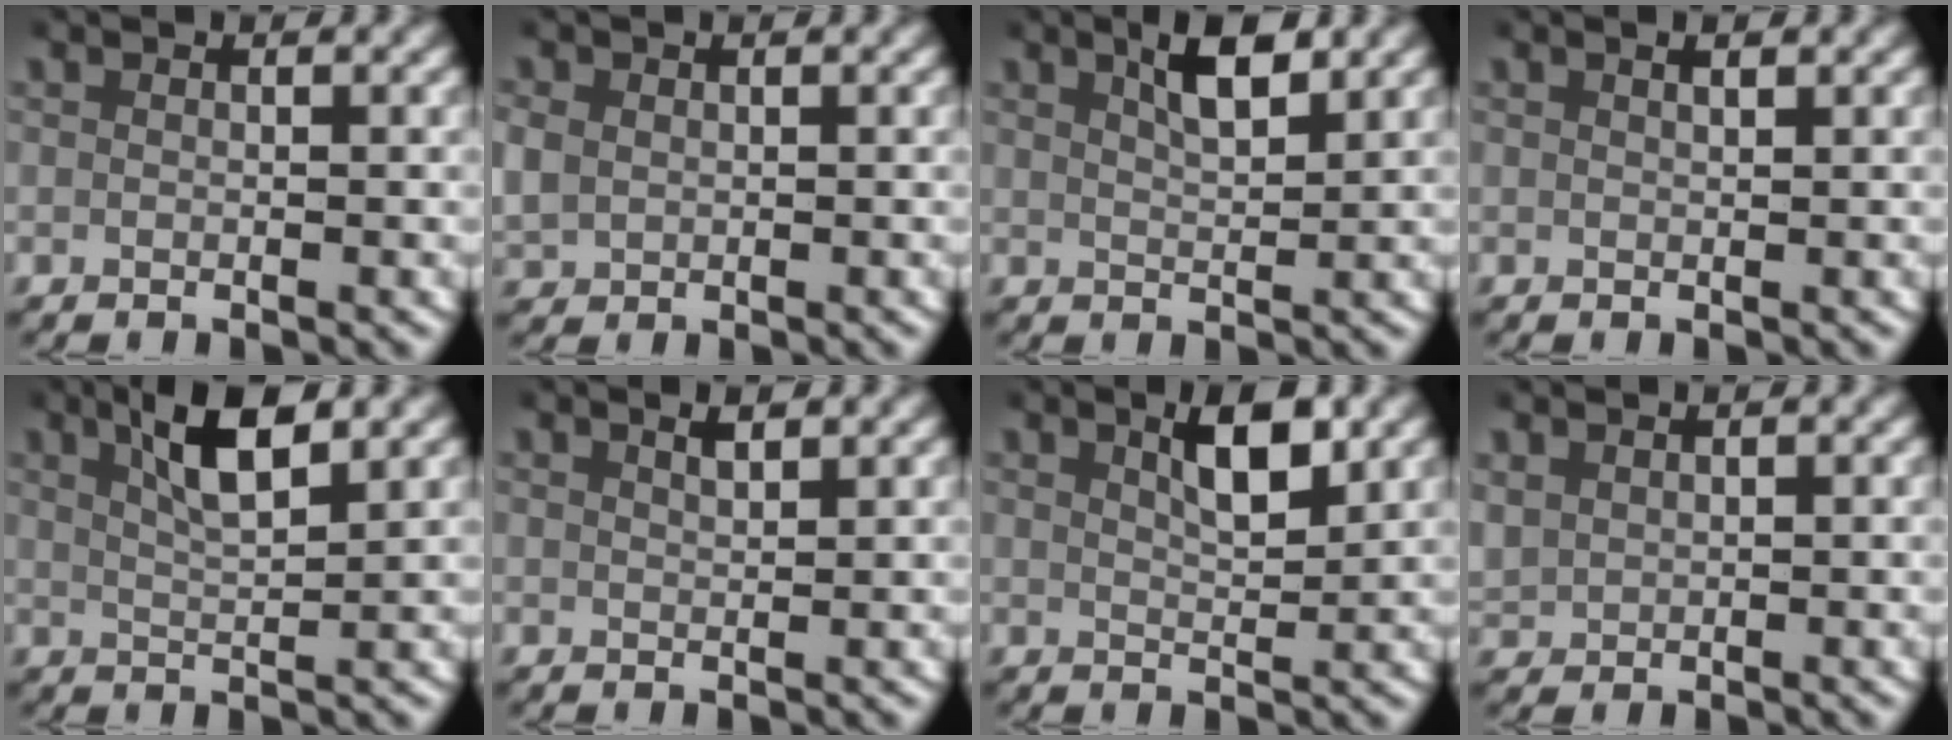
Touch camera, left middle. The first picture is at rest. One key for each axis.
{"total": 2.6, "fx": 0.3, "fy": 2.4, "fz": 1.2, "tx": -0.043, "ty": -0.004, "tz": 0.011}
{"total": 3.5, "fx": 2.2, "fy": 0.9, "fz": 2.6, "tx": -0.042, "ty": 0.002, "tz": 0.037}
{"total": 0.7, "fx": 0.5, "fy": 0.1, "fz": 0.5, "tx": -0.005, "ty": 0.002, "tz": 0.008}
{"total": 4.7, "fx": 2.6, "fy": 1.1, "fz": 3.8, "tx": -0.075, "ty": 0.004, "tz": 0.043}
{"total": 1.2, "fx": 1.0, "fy": 0.1, "fz": 0.8, "tx": -0.011, "ty": -0.002, "tz": 0.018}
{"total": 3.5, "fx": 1.9, "fy": 1.0, "fz": 2.7, "tx": -0.044, "ty": -0.003, "tz": 0.036}
{"total": 2.1, "fx": 1.1, "fy": 1.6, "fz": 0.7, "tx": -0.027, "ty": 0.003, "tz": 0.026}